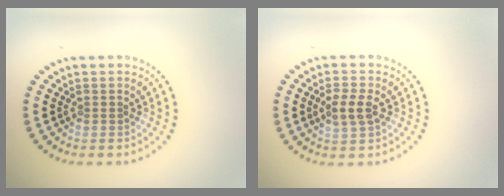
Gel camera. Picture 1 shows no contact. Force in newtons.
{"total": 2.4, "press": 2.3, "slide": 0.6}